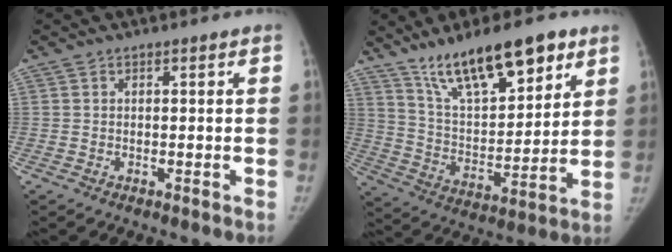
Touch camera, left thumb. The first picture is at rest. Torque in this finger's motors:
{"motor_torque": [0.24, 0.18, 1.14, -1.63, 0.14]}